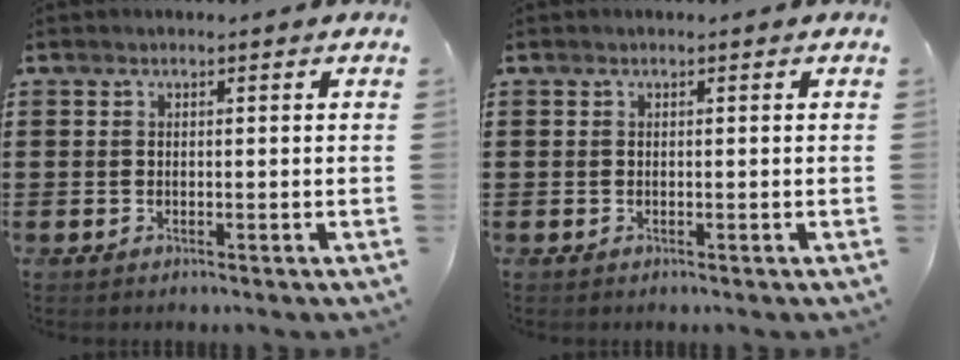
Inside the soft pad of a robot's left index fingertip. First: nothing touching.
{"total": 0.0}